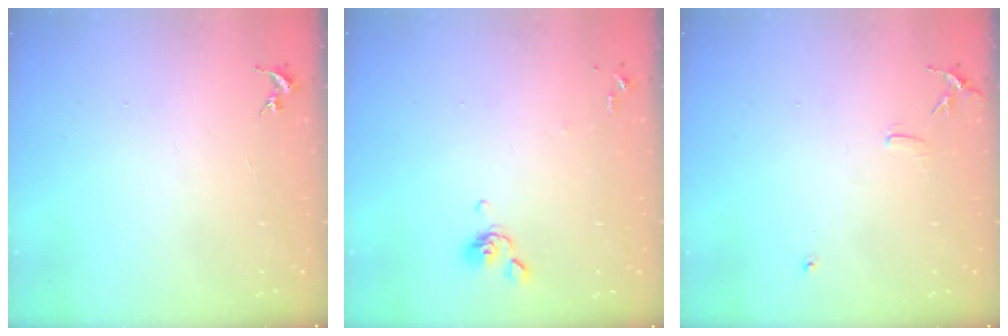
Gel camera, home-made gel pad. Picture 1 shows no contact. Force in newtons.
{"total": 6.4, "press": 6.2, "slide": 1.5}
{"total": 6.2, "press": 6.1, "slide": 0.7}